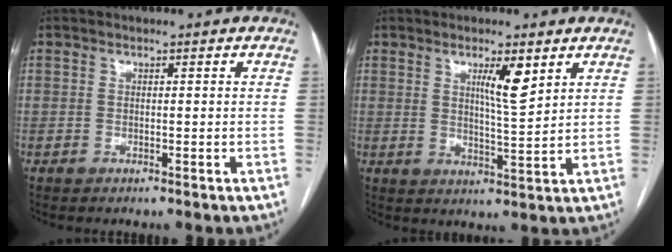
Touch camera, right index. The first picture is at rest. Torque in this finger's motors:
{"motor_torque": [0.38, 0.52, 0.12, 0.07]}